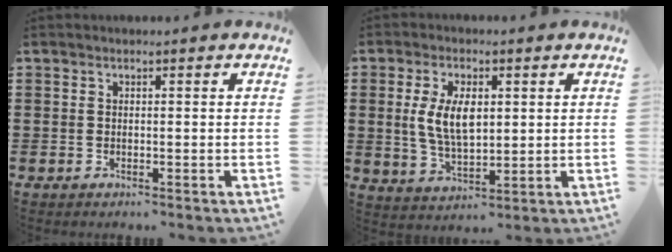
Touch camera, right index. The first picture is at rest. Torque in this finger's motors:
{"motor_torque": [1.05, -0.76, 0.78, 0.21]}